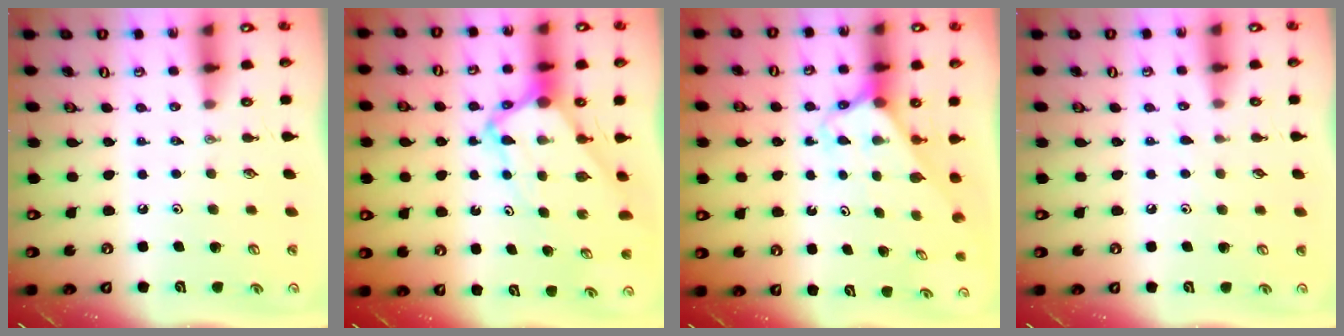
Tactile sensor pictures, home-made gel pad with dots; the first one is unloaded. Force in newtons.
{"total": 7.0, "press": 7.0, "slide": 0.7}
{"total": 2.7, "press": 2.7, "slide": 0.1}
{"total": 4.2, "press": 4.1, "slide": 0.4}